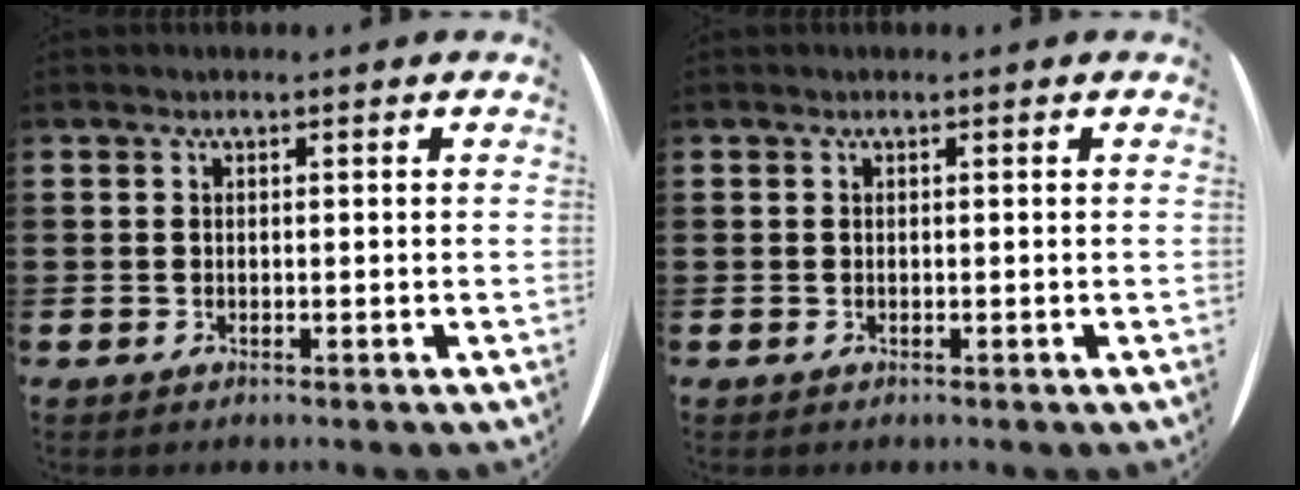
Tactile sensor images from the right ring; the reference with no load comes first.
{"total": 0.0}